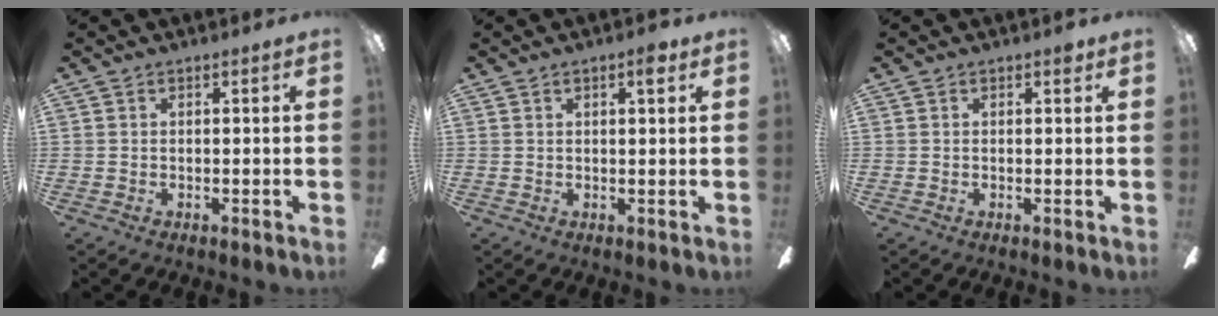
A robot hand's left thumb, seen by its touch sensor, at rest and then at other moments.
{"total": 3.3, "force": [1.9, 0.6, 2.6], "torque": [-0.032, -0.006, 0.025]}
{"total": 1.3, "force": [0.9, 0.6, 0.7], "torque": [-0.001, -0.004, 0.012]}